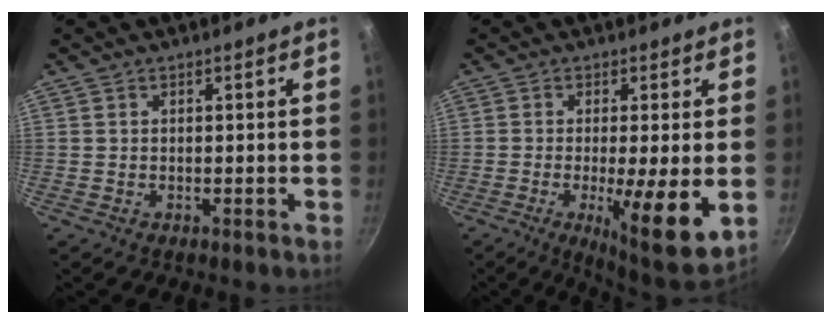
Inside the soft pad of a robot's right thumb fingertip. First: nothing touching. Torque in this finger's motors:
{"motor_torque": [-0.45, 0.87, 0.12, 0.30, 0.11]}